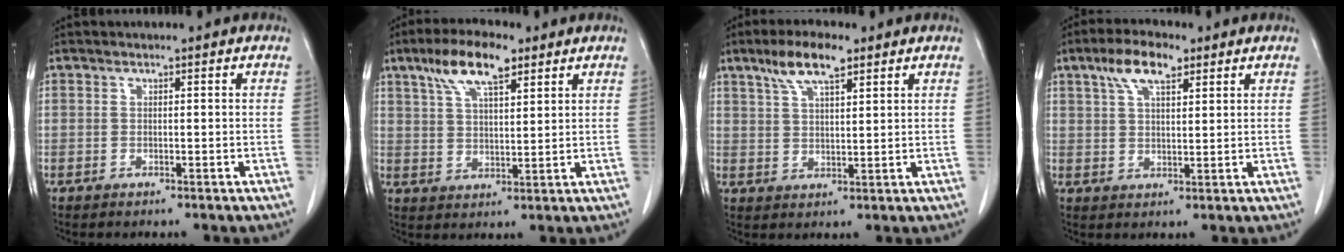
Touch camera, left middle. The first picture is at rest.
{"total": 9.0, "force": [5.5, 2.7, 6.6], "torque": [-0.130, 0.015, 0.102]}
{"total": 7.0, "force": [4.6, 1.7, 5.0], "torque": [-0.103, 0.012, 0.086]}
{"total": 6.5, "force": [3.9, 2.3, 4.7], "torque": [-0.097, 0.015, 0.070]}